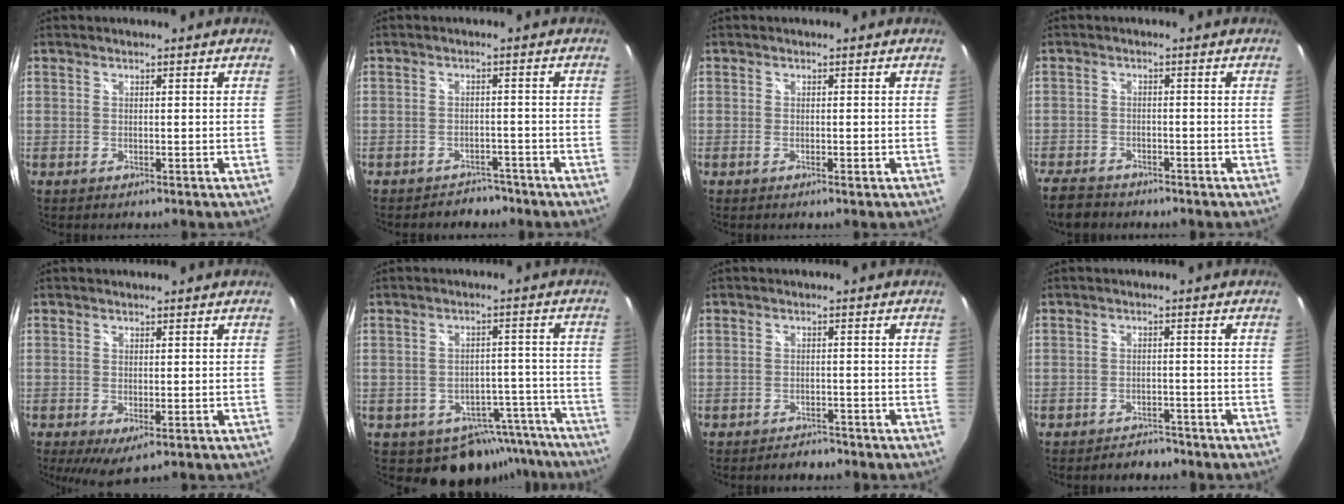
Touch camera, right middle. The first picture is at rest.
{"total": 4.3, "force": [-3.8, 1.9, 0.3], "torque": [-0.007, 0.005, -0.052]}
{"total": 1.1, "force": [-0.5, 0.2, 0.9], "torque": [-0.016, -0.002, -0.010]}
{"total": 5.8, "force": [-5.1, 2.0, 1.8], "torque": [-0.061, -0.014, -0.094]}
{"total": 3.5, "force": [0.0, 0.7, 3.4], "torque": [-0.058, -0.015, 0.002]}
{"total": 11.6, "force": [-9.2, 6.6, 2.6], "torque": [-0.031, 0.032, -0.093]}
{"total": 2.6, "force": [-2.5, 0.5, 0.4], "torque": [-0.011, -0.004, -0.037]}
{"total": 3.6, "force": [-3.4, 1.1, 0.6], "torque": [-0.016, 0.000, -0.049]}